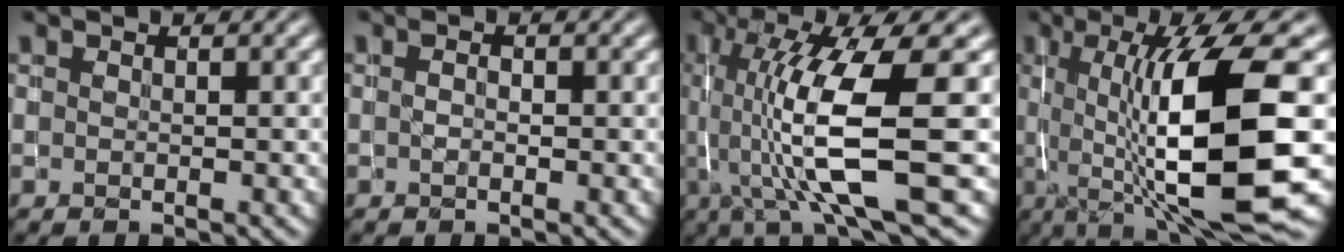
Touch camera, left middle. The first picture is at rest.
{"total": 0.7, "force": [-0.2, 0.4, 0.5], "torque": [-0.010, -0.001, -0.004]}
{"total": 10.9, "force": [-0.5, 2.5, 10.6], "torque": [-0.179, -0.008, -0.006]}
{"total": 13.5, "force": [-0.5, 3.0, 13.2], "torque": [-0.196, -0.004, -0.006]}